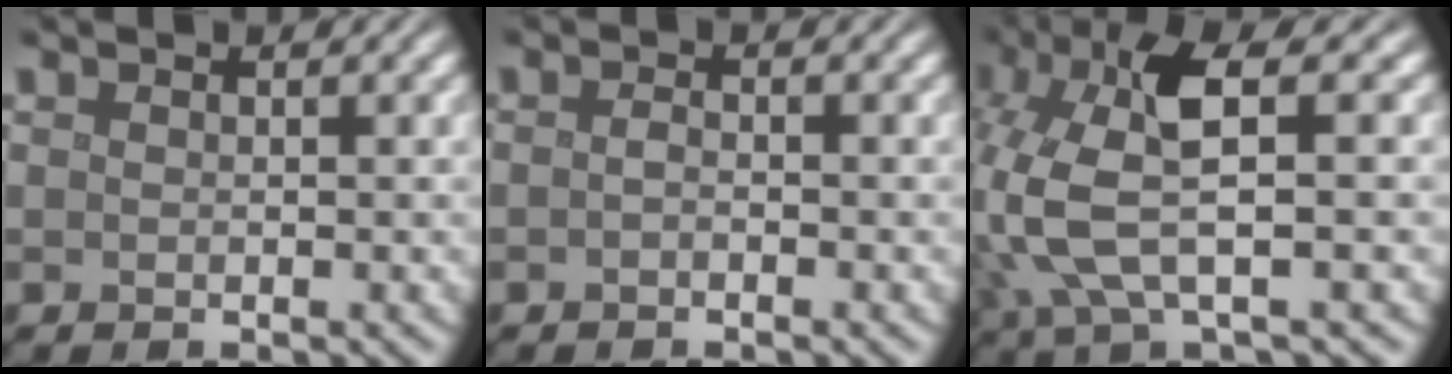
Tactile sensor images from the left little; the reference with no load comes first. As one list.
[{"total": 0.8, "force": [-0.4, 0.3, 0.6], "torque": [-0.015, 0.000, -0.009]}, {"total": 7.3, "force": [0.8, 2.2, 6.9], "torque": [-0.169, 0.002, 0.019]}]